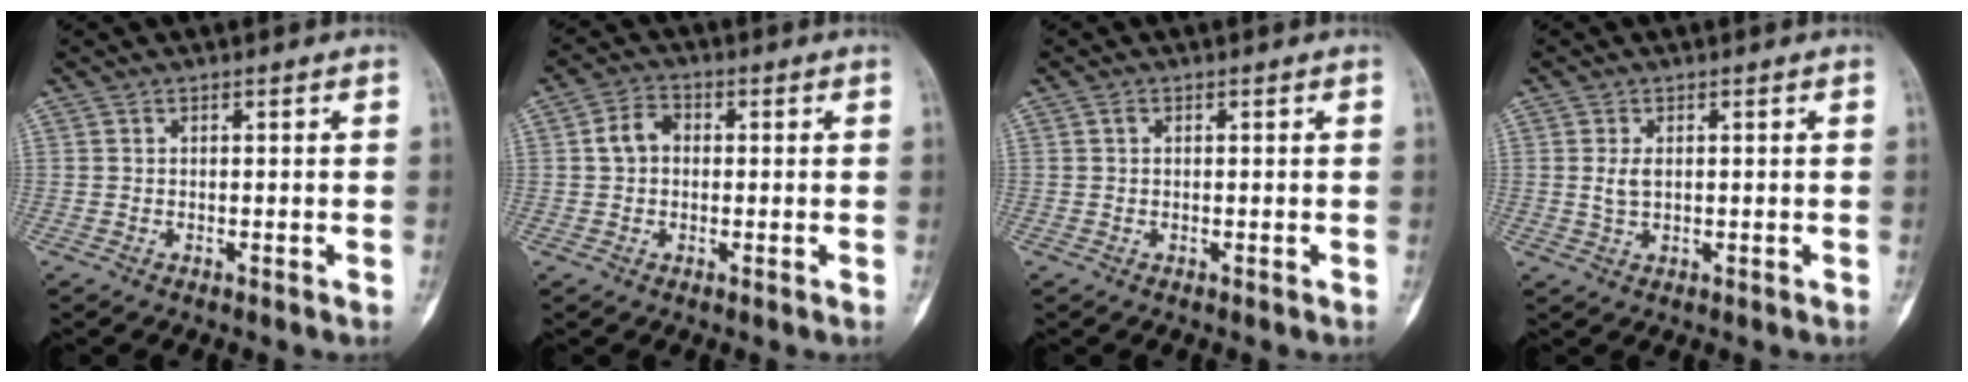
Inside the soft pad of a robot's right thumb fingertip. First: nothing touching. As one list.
[{"total": 4.6, "force": [0.3, 3.6, 2.8], "torque": [-0.046, 0.015, -0.002]}, {"total": 0.6, "force": [0.2, 0.4, 0.4], "torque": [-0.006, 0.002, 0.001]}, {"total": 2.6, "force": [0.4, 1.5, 2.1], "torque": [-0.041, -0.001, 0.010]}]